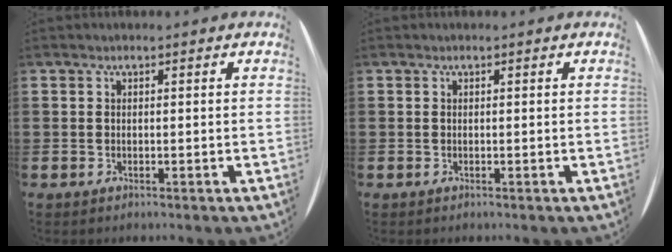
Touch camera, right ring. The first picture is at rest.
{"total": 0.0}